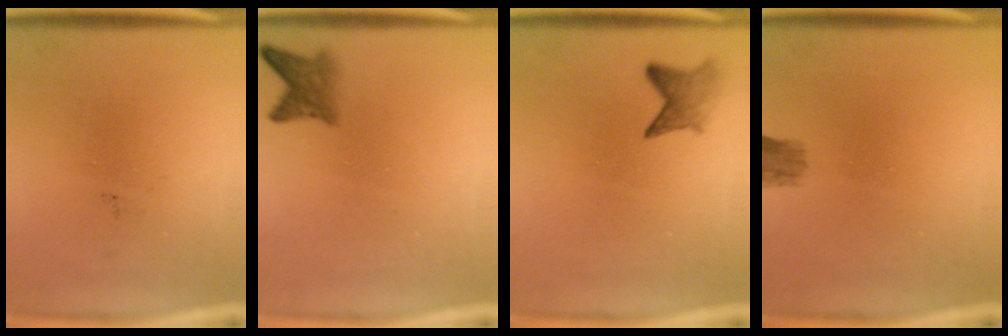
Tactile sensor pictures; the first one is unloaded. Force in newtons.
{"total": 2.8}
{"total": 2.4}
{"total": 2.3}